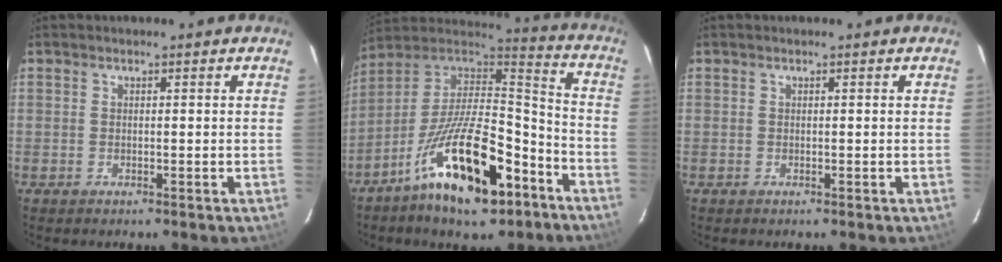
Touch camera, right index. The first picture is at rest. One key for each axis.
{"total": 21.4, "fx": -11.3, "fy": 8.5, "fz": 16.1, "tx": -0.285, "ty": -0.001, "tz": -0.187}
{"total": 0.0}